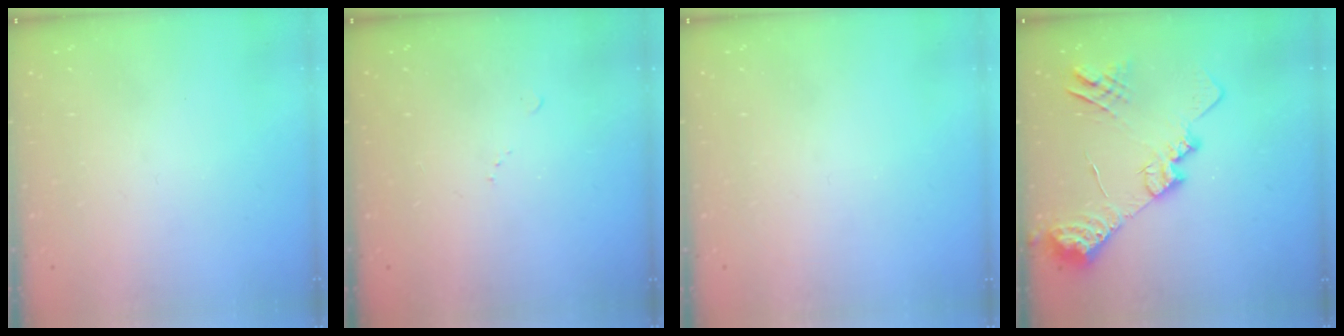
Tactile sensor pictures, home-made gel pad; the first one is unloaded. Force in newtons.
{"total": 4.4, "press": 4.3, "slide": 0.7}
{"total": 0.0}
{"total": 18.1, "press": 18.1, "slide": 1.6}